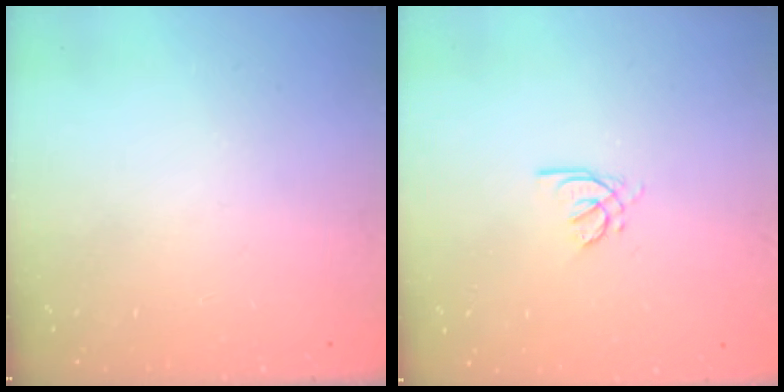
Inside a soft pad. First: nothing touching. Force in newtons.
{"total": 2.1, "press": 2.0, "slide": 0.6}